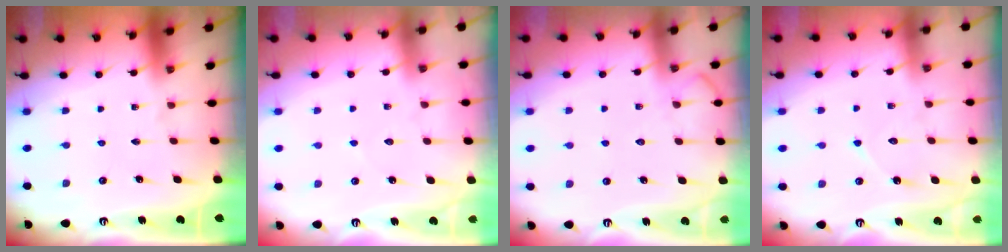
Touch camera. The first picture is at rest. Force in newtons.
{"total": 4.0, "press": 3.9, "slide": 0.6}
{"total": 8.0, "press": 7.9, "slide": 1.0}
{"total": 6.3, "press": 6.3, "slide": 0.6}